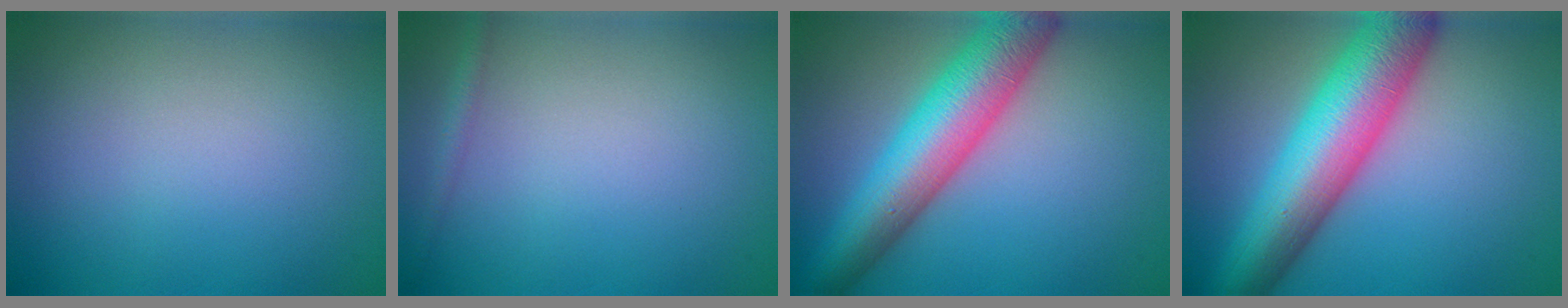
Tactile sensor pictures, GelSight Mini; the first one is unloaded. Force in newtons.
{"total": 1.1, "press": 1.1, "slide": 0.1}
{"total": 9.3, "press": 9.3, "slide": 0.3}
{"total": 10.6, "press": 10.6, "slide": 0.4}